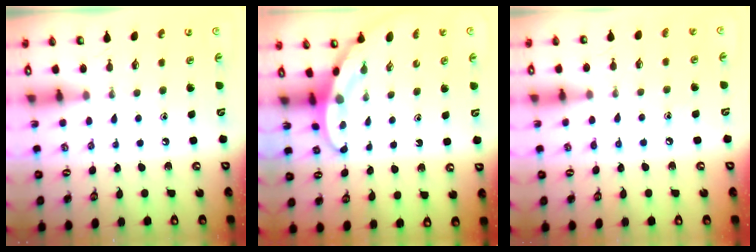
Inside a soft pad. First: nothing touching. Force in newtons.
{"total": 3.4, "press": 3.4, "slide": 0.1}
{"total": 5.5, "press": 5.5, "slide": 0.7}